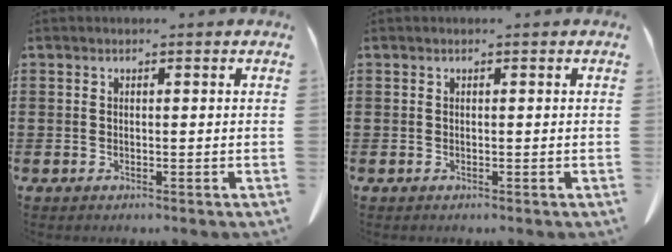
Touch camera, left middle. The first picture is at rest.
{"total": 0.0}